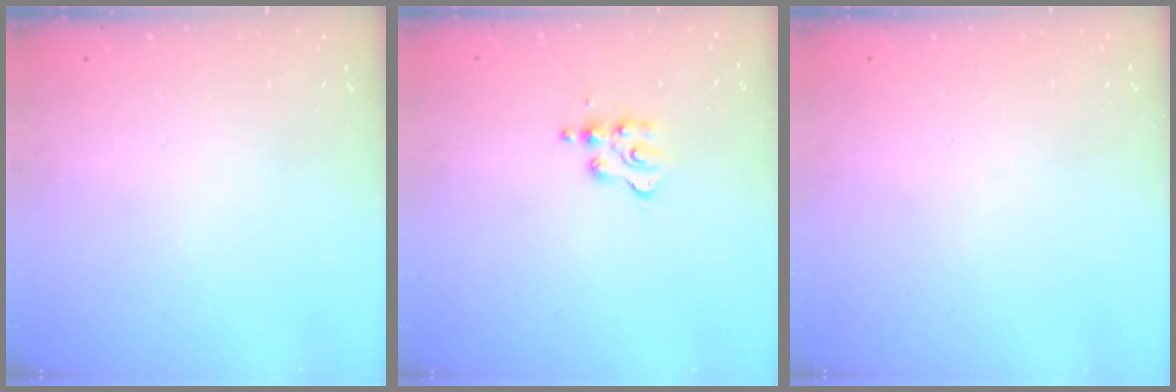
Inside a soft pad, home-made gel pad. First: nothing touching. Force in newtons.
{"total": 3.9, "press": 3.8, "slide": 0.6}
{"total": 0.7, "press": 0.7, "slide": 0.2}